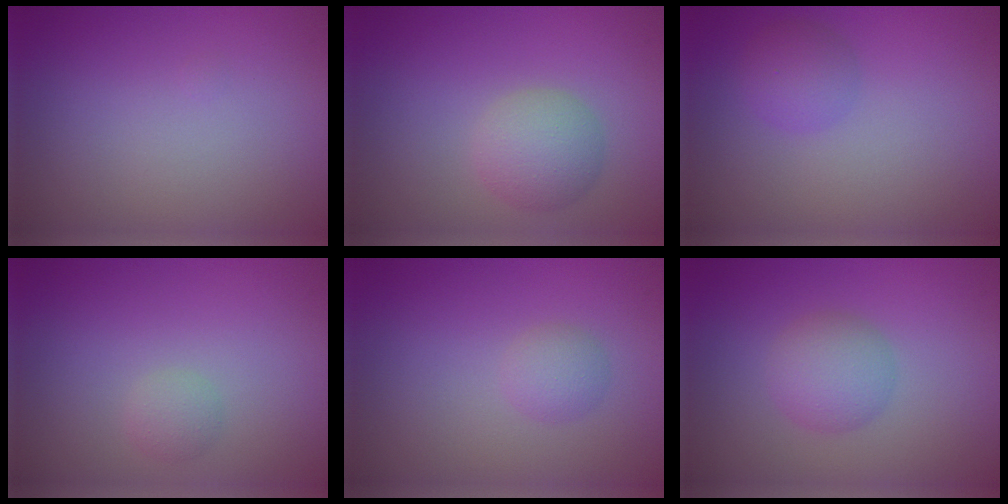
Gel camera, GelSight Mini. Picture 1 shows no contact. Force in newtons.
{"total": 3.0, "press": 3.0, "slide": 0.1}
{"total": 2.0, "press": 2.0, "slide": 0.1}
{"total": 1.1, "press": 1.1, "slide": 0.1}
{"total": 1.4, "press": 1.4, "slide": 0.1}
{"total": 2.9, "press": 2.9, "slide": 0.1}